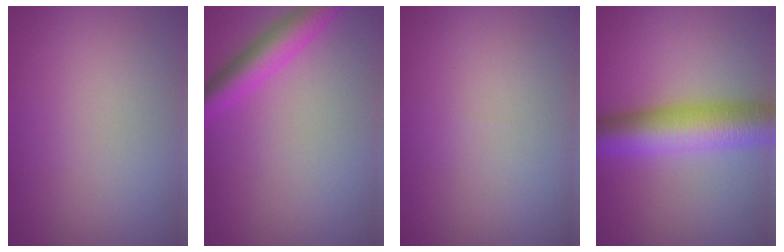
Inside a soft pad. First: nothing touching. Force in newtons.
{"total": 3.9, "press": 3.9, "slide": 0.1}
{"total": 0.0}
{"total": 7.9, "press": 7.9, "slide": 0.1}